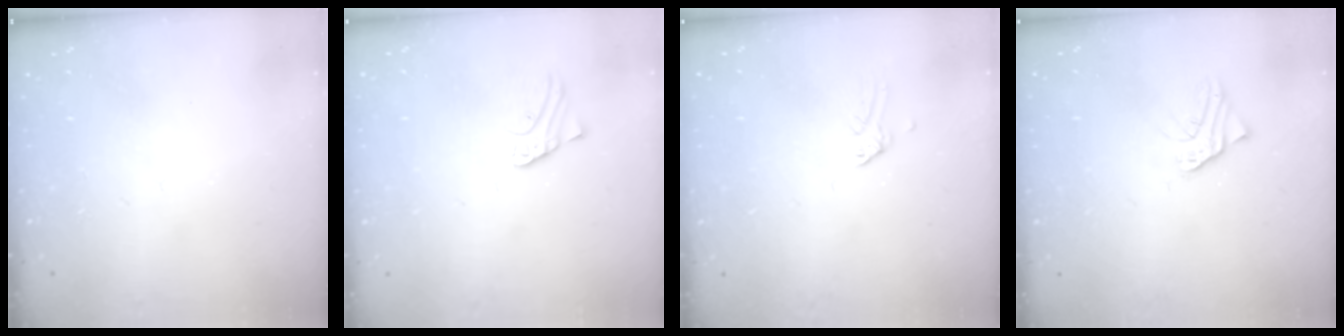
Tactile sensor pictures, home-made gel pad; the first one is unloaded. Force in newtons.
{"total": 1.8, "press": 1.8, "slide": 0.1}
{"total": 0.0}
{"total": 2.8, "press": 2.8, "slide": 0.3}